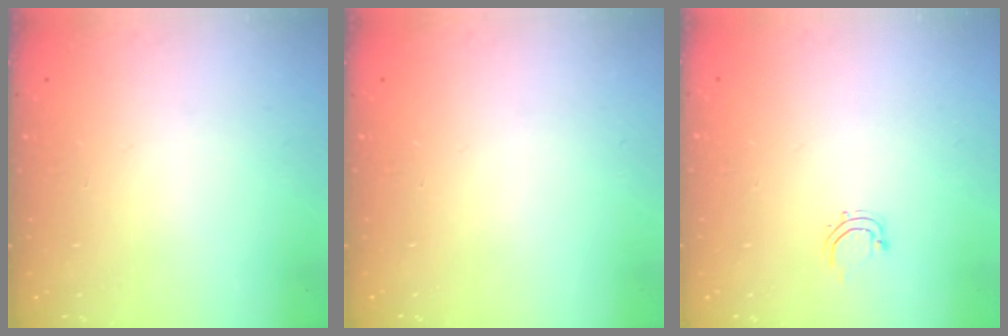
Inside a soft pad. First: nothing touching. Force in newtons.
{"total": 0.0}
{"total": 2.8, "press": 2.7, "slide": 0.5}